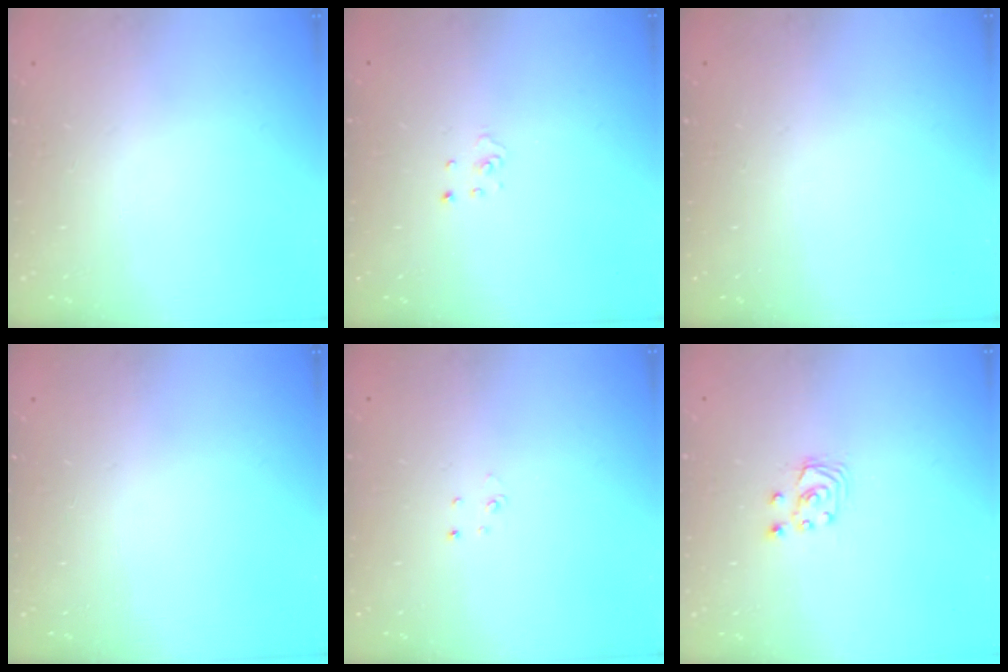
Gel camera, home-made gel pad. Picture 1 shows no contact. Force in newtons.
{"total": 1.1, "press": 1.1, "slide": 0.1}
{"total": 0.0}
{"total": 0.0}
{"total": 2.0, "press": 2.0, "slide": 0.2}
{"total": 3.0, "press": 3.0, "slide": 0.3}